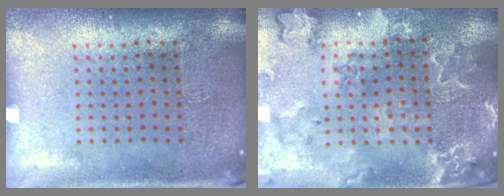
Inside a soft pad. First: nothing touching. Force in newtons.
{"total": 2.7, "press": 2.6, "slide": 0.8}